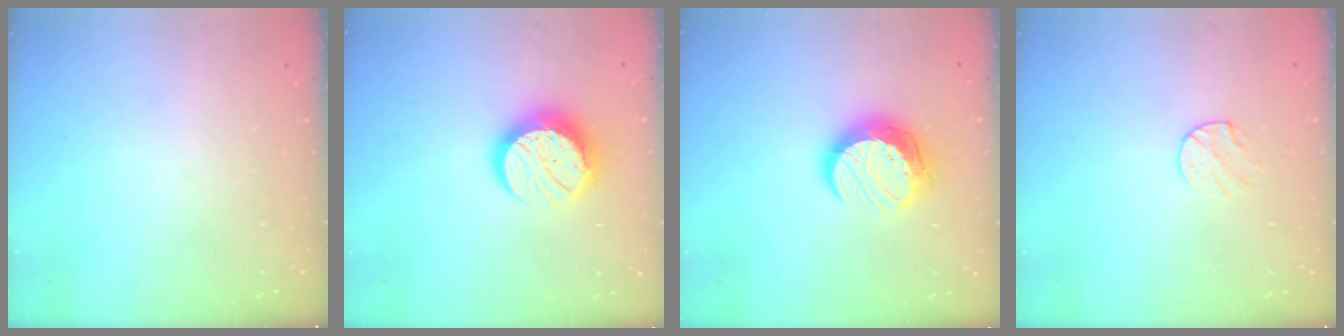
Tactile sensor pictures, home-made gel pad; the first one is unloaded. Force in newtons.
{"total": 12.7, "press": 12.7, "slide": 0.9}
{"total": 12.2, "press": 12.1, "slide": 0.9}
{"total": 5.1, "press": 5.1, "slide": 0.5}